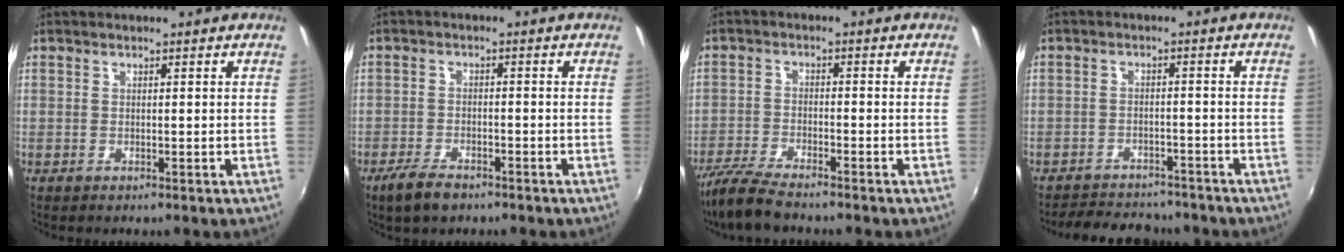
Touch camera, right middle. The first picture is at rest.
{"total": 5.3, "force": [-3.9, 2.1, 2.9], "torque": [-0.081, -0.008, -0.073]}
{"total": 7.5, "force": [-6.5, 1.0, 3.5], "torque": [-0.094, -0.021, -0.125]}
{"total": 11.2, "force": [-9.9, 3.7, 3.4], "torque": [-0.085, 0.006, -0.136]}